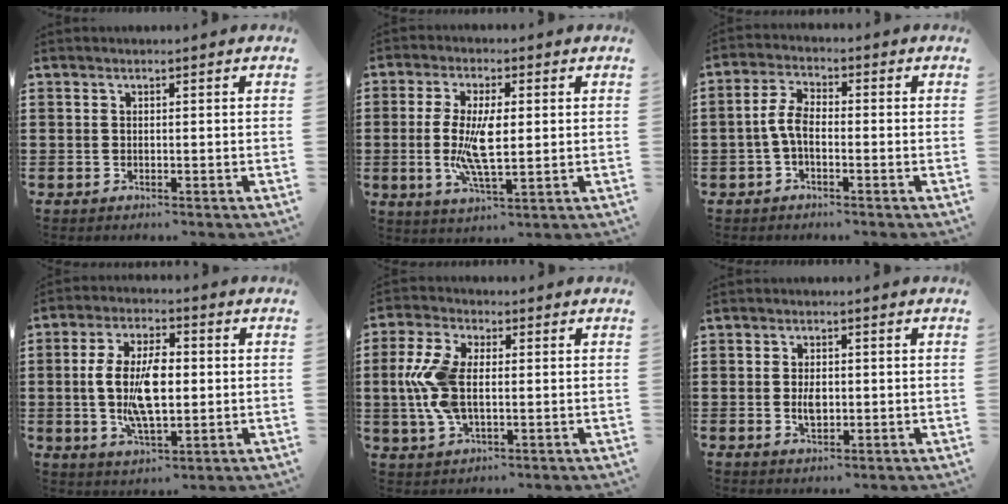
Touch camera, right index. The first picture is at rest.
{"total": 8.4, "force": [0.2, 2.8, 7.9], "torque": [-0.163, -0.003, 0.001]}
{"total": 4.5, "force": [-1.1, 2.2, 3.8], "torque": [-0.090, 0.001, -0.026]}
{"total": 10.2, "force": [-0.2, 4.6, 9.1], "torque": [-0.198, 0.002, -0.010]}
{"total": 8.9, "force": [0.2, 4.6, 7.7], "torque": [-0.193, -0.002, -0.007]}
{"total": 3.2, "force": [-0.1, 1.7, 2.6], "torque": [-0.043, 0.001, -0.004]}